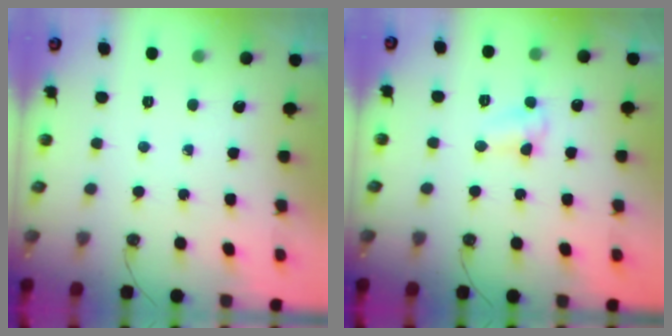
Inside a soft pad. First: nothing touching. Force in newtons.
{"total": 5.9, "press": 5.9, "slide": 0.6}